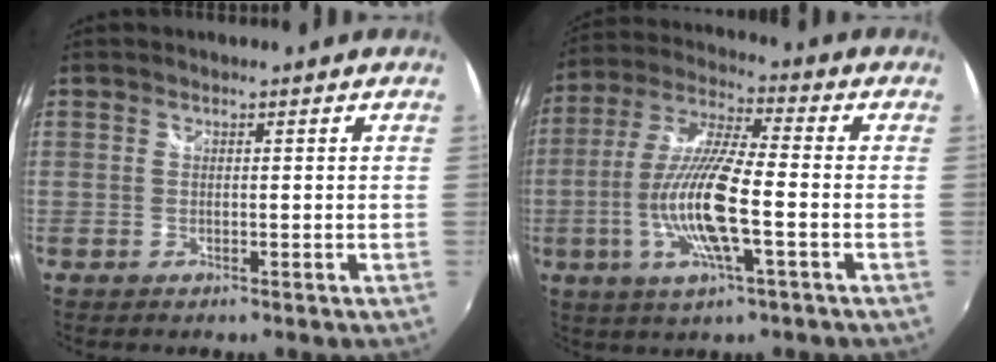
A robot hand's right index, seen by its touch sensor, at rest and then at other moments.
{"total": 14.4, "force": [-3.7, 2.2, 13.7], "torque": [-0.276, -0.010, -0.070]}